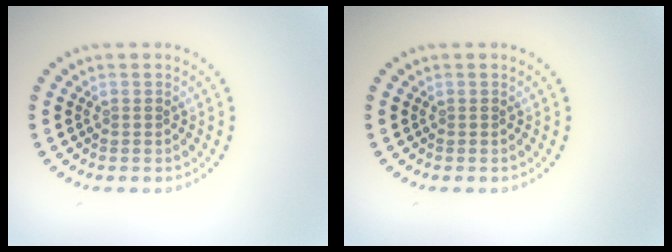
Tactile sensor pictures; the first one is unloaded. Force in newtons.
{"total": 0.0}